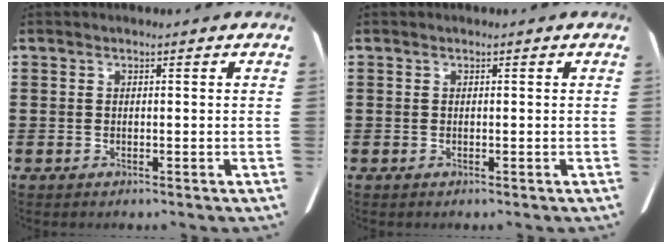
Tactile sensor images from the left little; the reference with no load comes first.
{"total": 0.0}